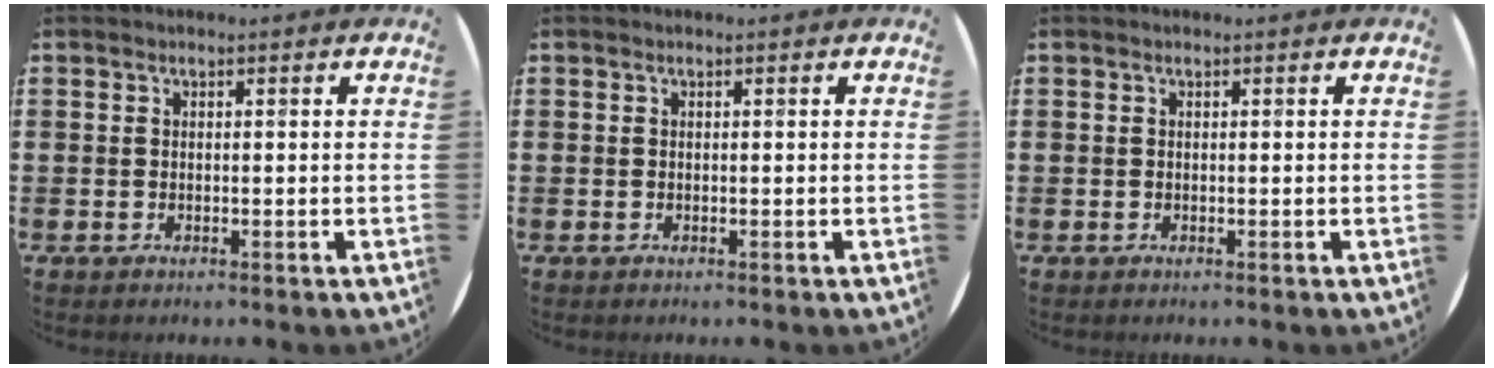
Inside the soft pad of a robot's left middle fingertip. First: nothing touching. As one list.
[{"total": 0.0}, {"total": 0.0}]